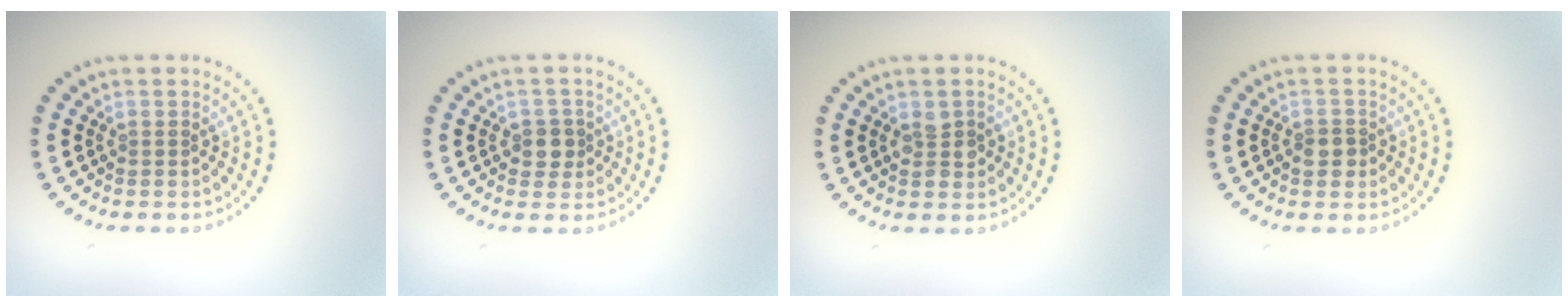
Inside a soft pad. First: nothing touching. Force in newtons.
{"total": 1.9, "press": 1.7, "slide": 0.8}
{"total": 1.9, "press": 1.9, "slide": 0.2}
{"total": 1.7, "press": 1.6, "slide": 0.5}